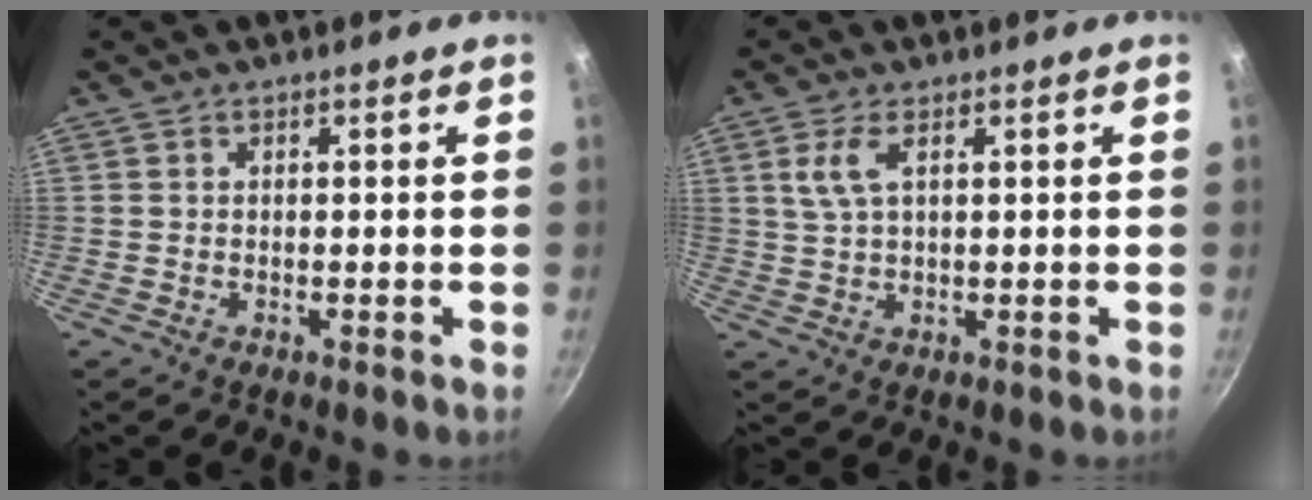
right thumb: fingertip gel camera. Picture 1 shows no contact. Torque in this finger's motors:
{"motor_torque": [-0.53, 0.61, -0.07, 0.14, 0.19]}